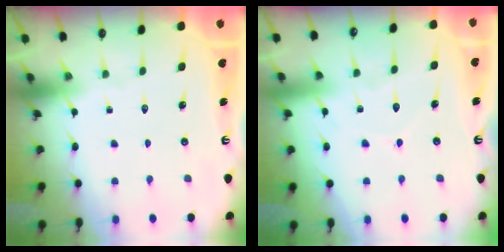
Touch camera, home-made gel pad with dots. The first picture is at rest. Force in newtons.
{"total": 6.0, "press": 5.9, "slide": 0.6}